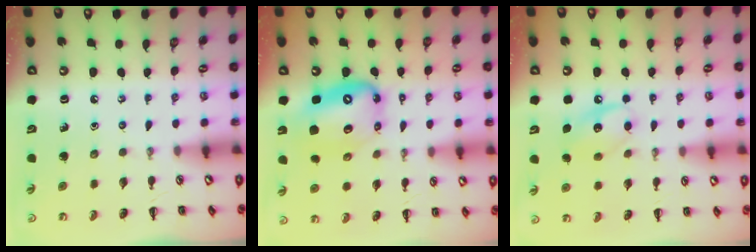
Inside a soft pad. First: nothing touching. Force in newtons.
{"total": 12.9, "press": 12.5, "slide": 3.3}
{"total": 9.8, "press": 9.8, "slide": 1.1}